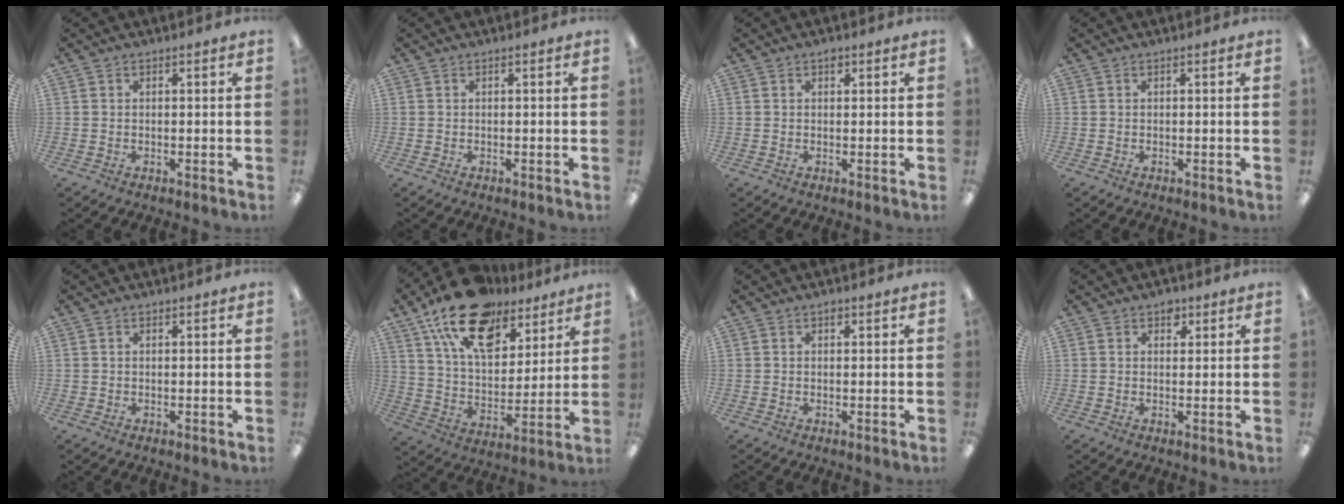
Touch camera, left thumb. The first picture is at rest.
{"total": 0.0}
{"total": 1.2, "force": [0.7, 0.8, 0.7], "torque": [-0.007, -0.001, 0.011]}
{"total": 0.0}
{"total": 0.5, "force": [0.2, 0.5, 0.1], "torque": [-0.002, 0.004, 0.002]}
{"total": 20.1, "force": [13.5, 10.4, 10.7], "torque": [-0.191, -0.068, 0.242]}
{"total": 0.8, "force": [0.4, 0.5, 0.4], "torque": [-0.009, 0.003, 0.008]}
{"total": 2.5, "force": [1.5, 1.7, 1.1], "torque": [0.002, -0.005, 0.021]}